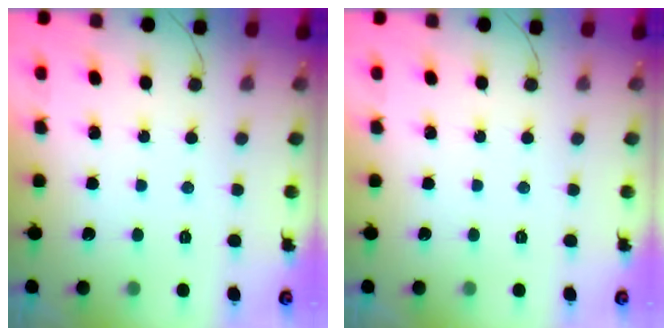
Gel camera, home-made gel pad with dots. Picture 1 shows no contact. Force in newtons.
{"total": 0.0}